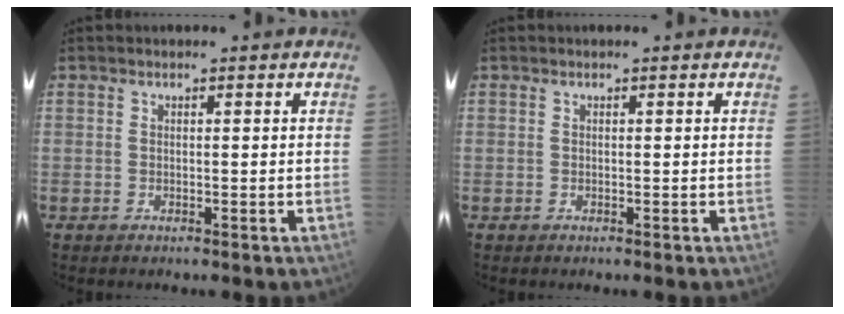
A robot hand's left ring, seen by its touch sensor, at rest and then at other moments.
{"total": 0.0}